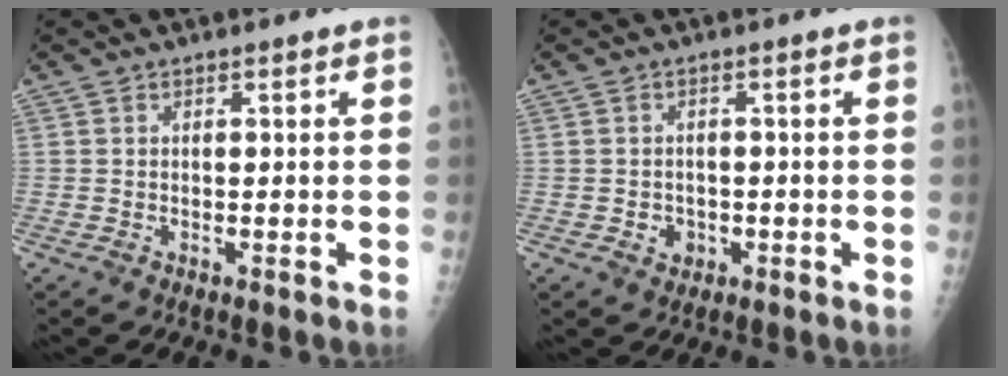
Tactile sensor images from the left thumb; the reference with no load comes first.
{"total": 2.4, "force": [-0.7, 2.2, 0.9], "torque": [-0.002, 0.005, -0.004]}